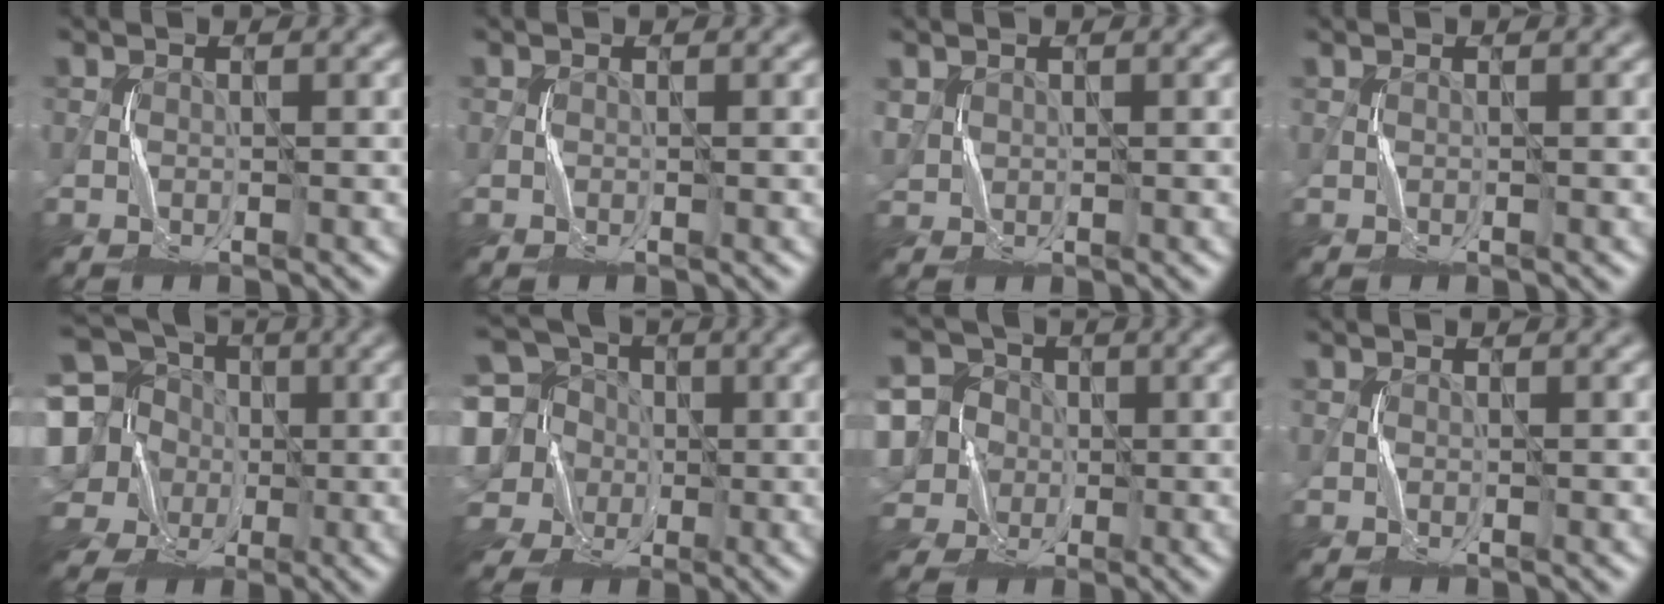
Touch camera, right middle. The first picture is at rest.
{"total": 0.0}
{"total": 1.2, "force": [0.6, 1.1, 0.2], "torque": [-0.010, -0.001, 0.017]}
{"total": 0.0}
{"total": 15.6, "force": [1.4, 13.7, 7.3], "torque": [-0.214, 0.034, -0.011]}
{"total": 13.1, "force": [1.8, 11.4, 6.2], "torque": [-0.181, 0.039, -0.004]}
{"total": 10.5, "force": [0.0, 9.6, 4.1], "torque": [-0.115, 0.033, -0.032]}
{"total": 0.0}